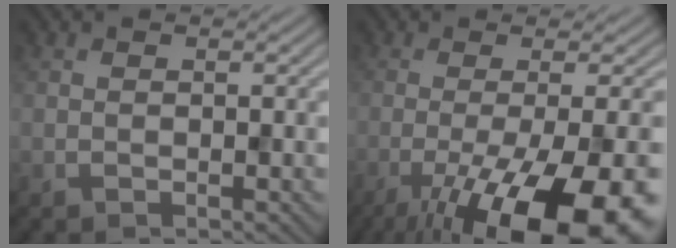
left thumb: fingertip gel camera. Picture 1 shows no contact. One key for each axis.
{"total": 17.4, "fx": -8.0, "fy": 4.9, "fz": 14.7, "tx": -0.210, "ty": -0.014, "tz": -0.118}